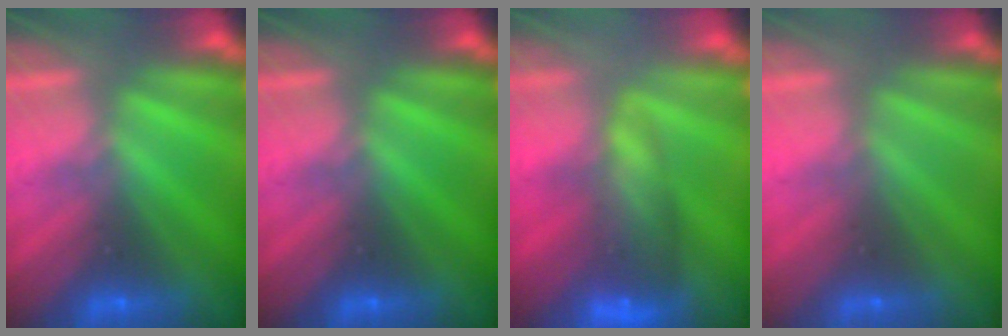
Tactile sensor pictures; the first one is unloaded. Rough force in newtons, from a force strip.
{"total": 0.0}
{"total": 7.6}
{"total": 2.8}